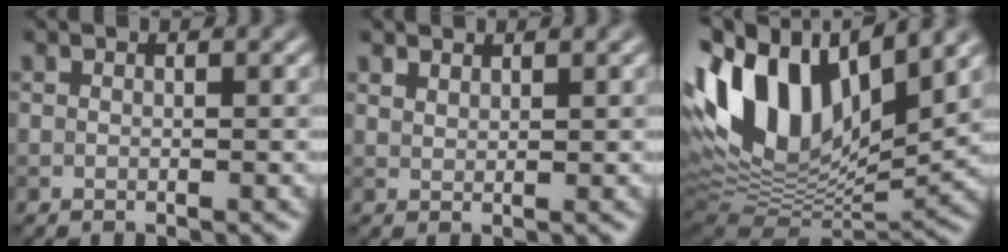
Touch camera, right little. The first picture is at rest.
{"total": 1.1, "force": [1.1, 0.3, 0.2], "torque": [-0.007, -0.001, 0.022]}
{"total": 14.4, "force": [4.5, 7.6, 11.4], "torque": [-0.208, 0.020, 0.077]}